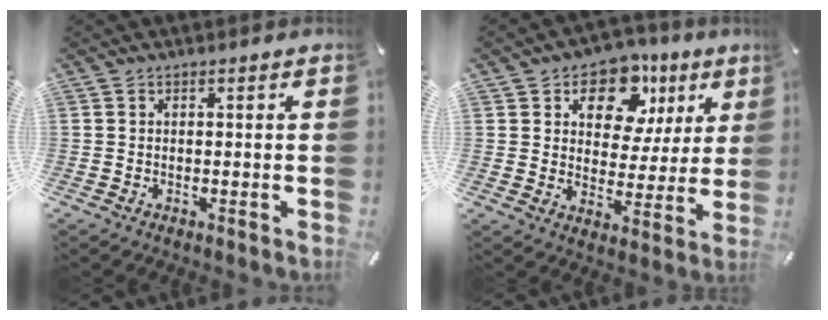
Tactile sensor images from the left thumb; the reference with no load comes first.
{"total": 12.2, "force": [6.4, 8.5, 6.0], "torque": [-0.089, -0.033, 0.113]}